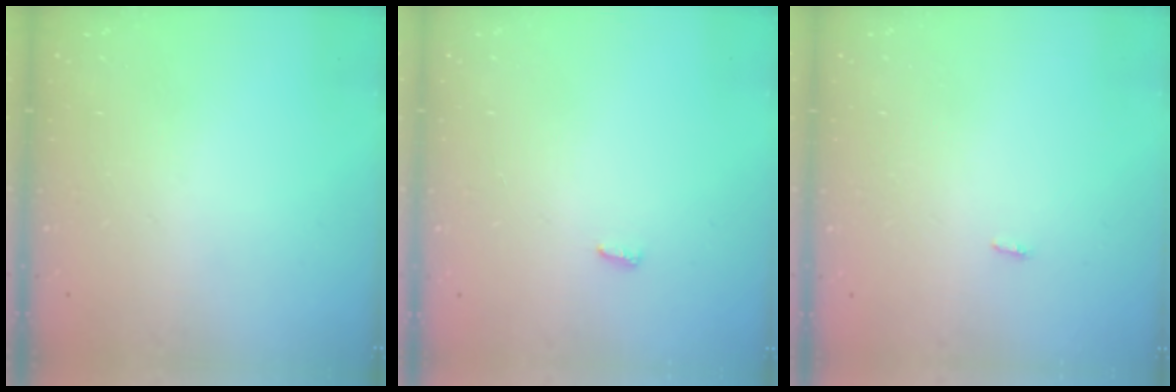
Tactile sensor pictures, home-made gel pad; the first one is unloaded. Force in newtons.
{"total": 2.8, "press": 2.8, "slide": 0.5}
{"total": 2.8, "press": 1.8, "slide": 2.2}